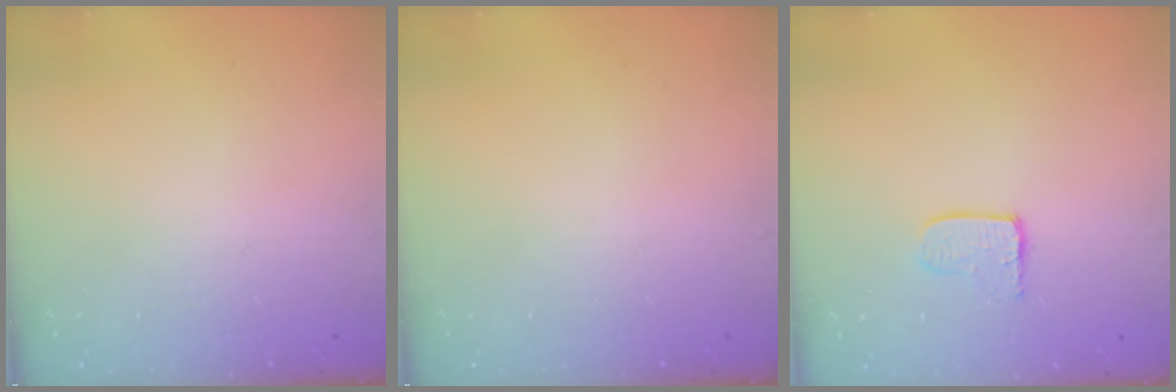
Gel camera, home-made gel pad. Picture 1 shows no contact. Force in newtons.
{"total": 0.0}
{"total": 5.0, "press": 5.0, "slide": 0.4}